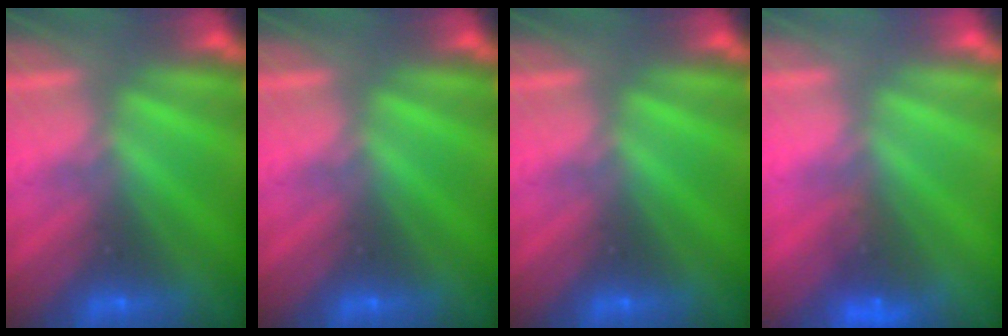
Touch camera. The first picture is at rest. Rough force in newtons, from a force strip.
{"total": 0.0}
{"total": 0.0}
{"total": 3.7}